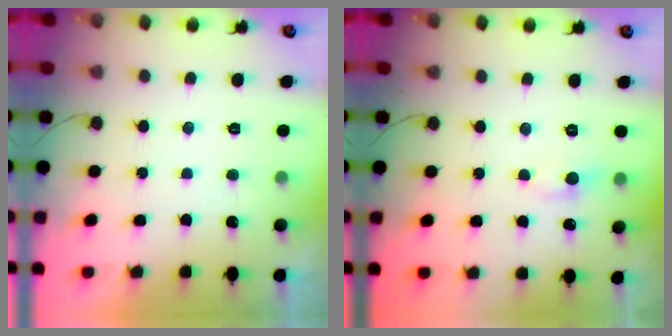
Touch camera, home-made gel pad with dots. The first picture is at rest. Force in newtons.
{"total": 3.2, "press": 3.2, "slide": 0.4}